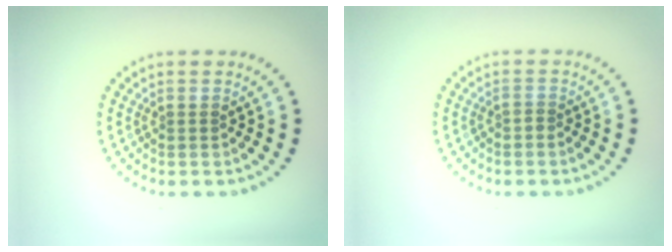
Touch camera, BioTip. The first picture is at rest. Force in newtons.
{"total": 0.5, "press": 0.2, "slide": 0.5}